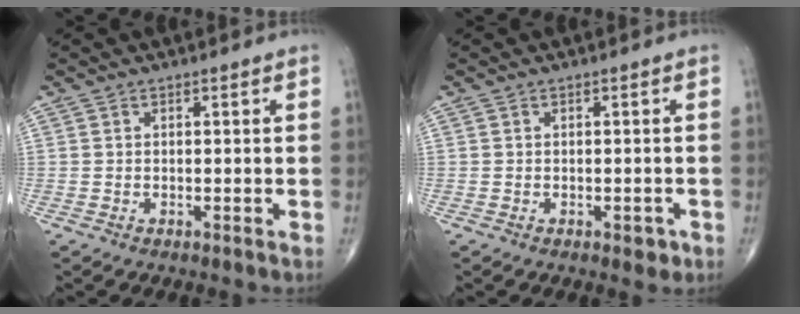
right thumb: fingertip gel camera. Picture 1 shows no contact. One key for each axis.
{"total": 1.8, "fx": -0.9, "fy": 1.0, "fz": 1.2, "tx": -0.003, "ty": 0.002, "tz": -0.010}